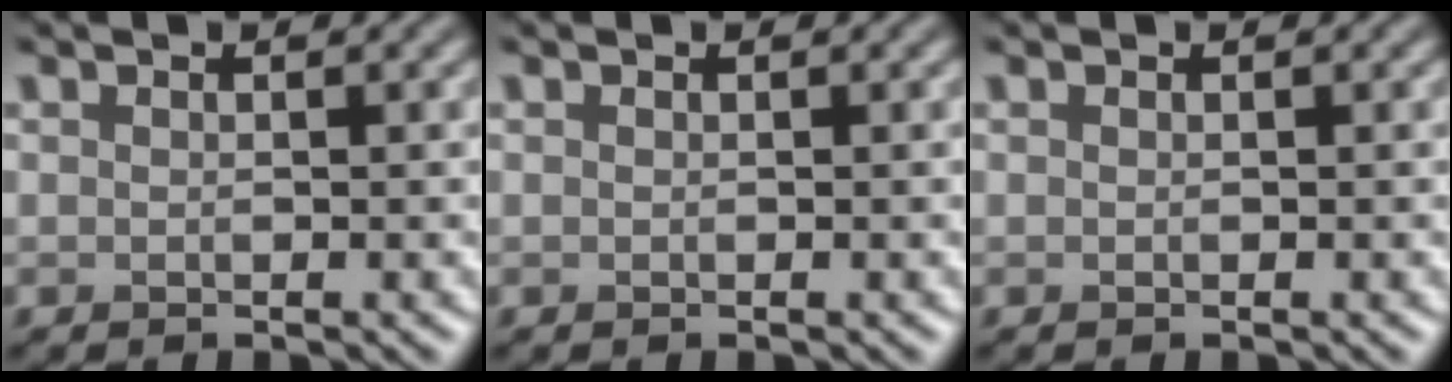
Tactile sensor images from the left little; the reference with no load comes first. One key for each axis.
{"total": 0.0}
{"total": 0.0}